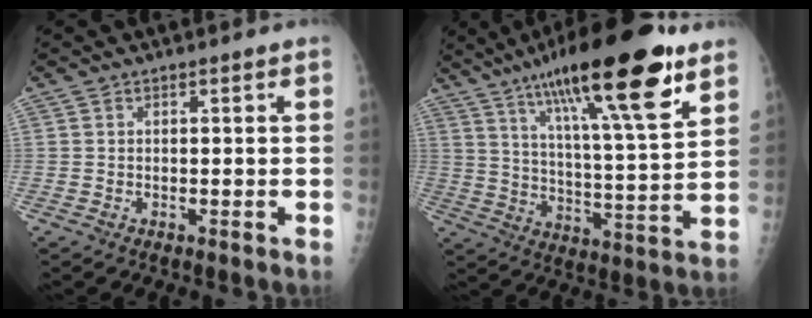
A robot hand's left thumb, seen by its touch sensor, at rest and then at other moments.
{"total": 24.3, "force": [14.6, 4.8, 18.8], "torque": [-0.292, -0.043, 0.234]}